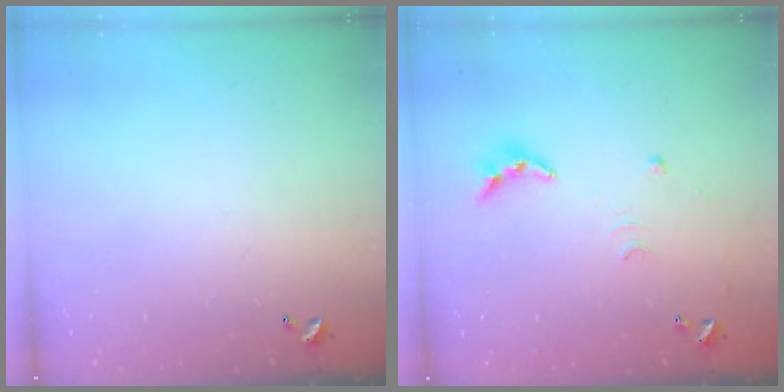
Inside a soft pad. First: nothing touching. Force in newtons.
{"total": 9.0, "press": 9.0, "slide": 0.5}